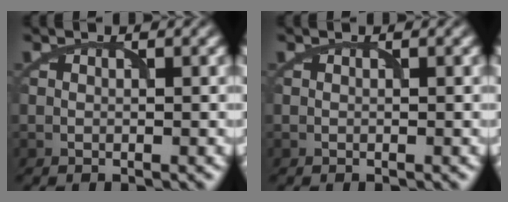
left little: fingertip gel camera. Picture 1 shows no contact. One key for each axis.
{"total": 0.0}